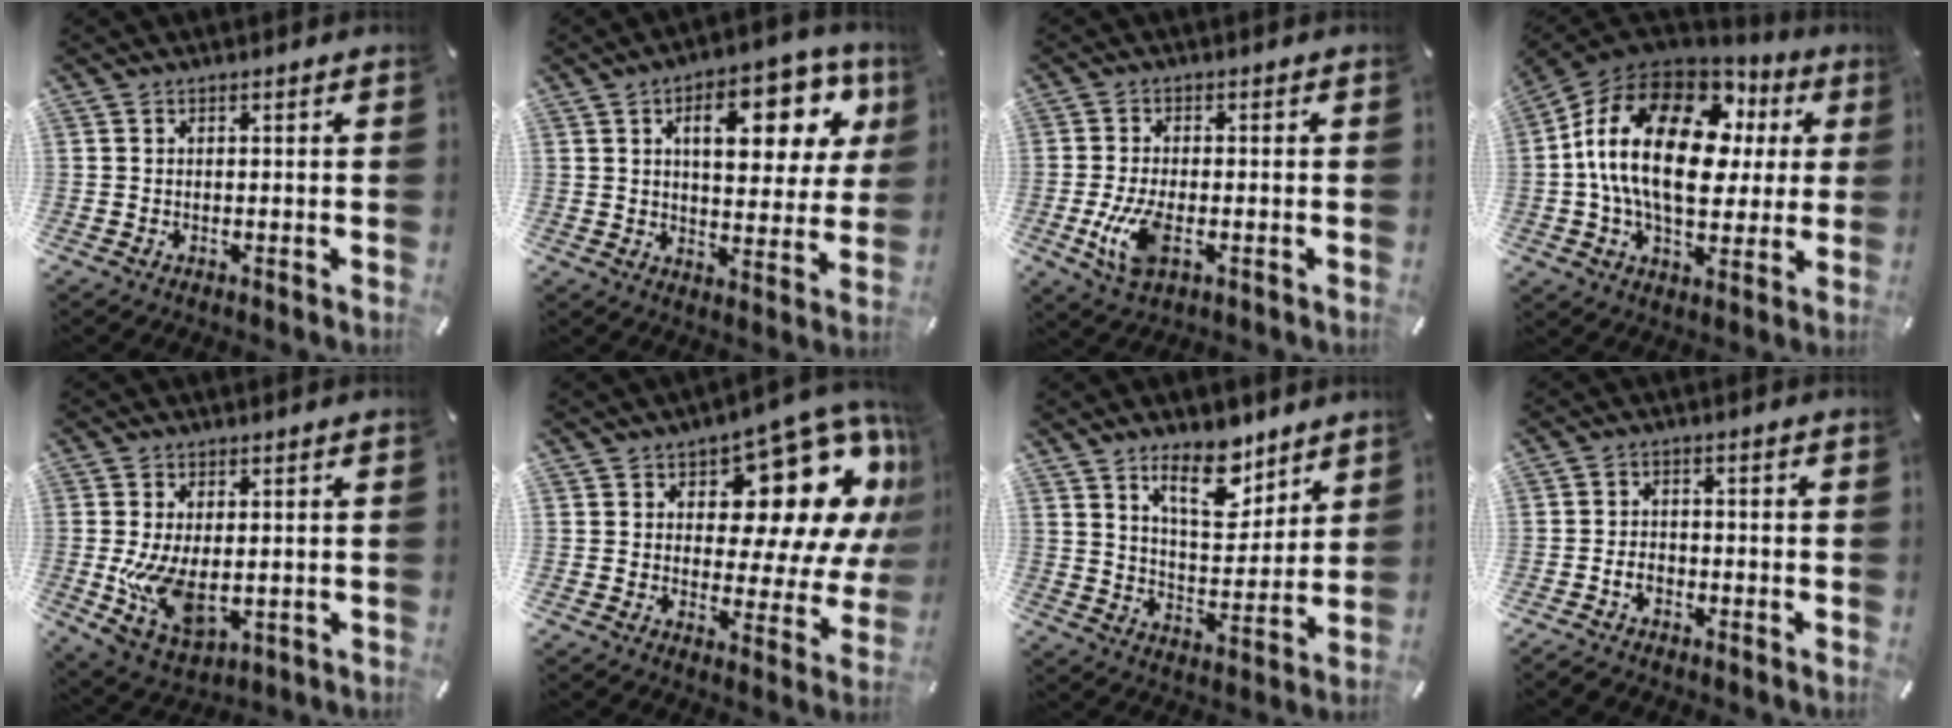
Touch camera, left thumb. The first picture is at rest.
{"total": 17.4, "force": [7.1, 8.9, 13.2], "torque": [-0.180, -0.017, 0.110]}
{"total": 8.3, "force": [-2.2, 3.9, 7.0], "torque": [-0.156, -0.010, -0.036]}
{"total": 24.7, "force": [4.1, 15.6, 18.7], "torque": [-0.357, 0.001, 0.070]}
{"total": 11.3, "force": [-0.7, 6.3, 9.3], "torque": [-0.191, -0.021, -0.006]}
{"total": 16.8, "force": [8.2, 9.3, 11.4], "torque": [-0.142, -0.075, 0.132]}
{"total": 13.4, "force": [9.4, 6.2, 7.4], "torque": [-0.107, -0.055, 0.165]}
{"total": 3.7, "force": [-1.9, 2.4, 2.1], "torque": [-0.043, 0.008, -0.037]}